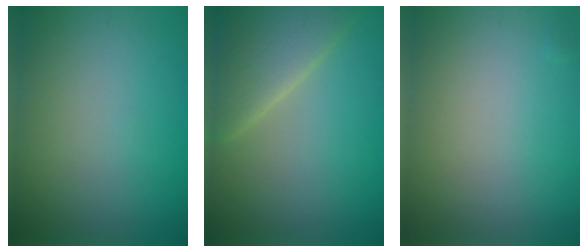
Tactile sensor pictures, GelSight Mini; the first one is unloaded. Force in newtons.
{"total": 5.8, "press": 5.7, "slide": 0.5}
{"total": 0.0}